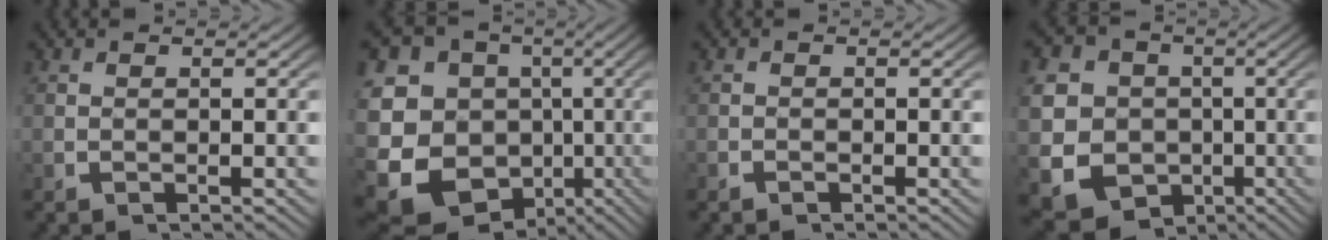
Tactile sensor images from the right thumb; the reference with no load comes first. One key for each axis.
{"total": 19.4, "fx": -2.6, "fy": 16.4, "fz": 10.1, "tx": -0.253, "ty": -0.087, "tz": -0.025}
{"total": 0.5, "fx": -0.5, "fy": 0.1, "fz": 0.1, "tx": -0.002, "ty": -0.004, "tz": -0.011}
{"total": 17.9, "fx": -4.4, "fy": 15.8, "fz": 7.2, "tx": -0.192, "ty": -0.088, "tz": -0.062}